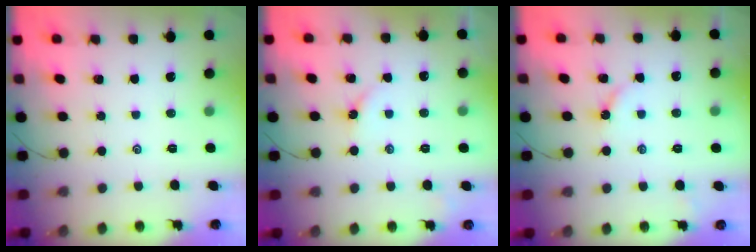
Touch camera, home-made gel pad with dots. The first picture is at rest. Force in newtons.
{"total": 2.3, "press": 2.3, "slide": 0.4}
{"total": 2.8, "press": 2.8, "slide": 0.3}